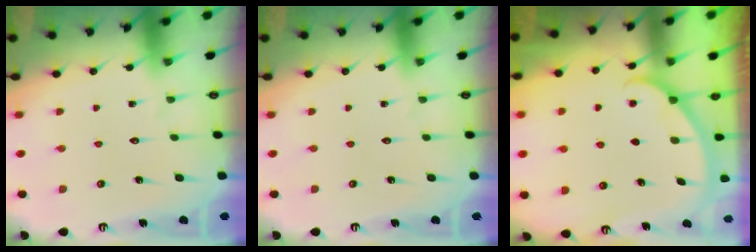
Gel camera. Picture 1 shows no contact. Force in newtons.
{"total": 0.0}
{"total": 1.4, "press": 1.4, "slide": 0.2}